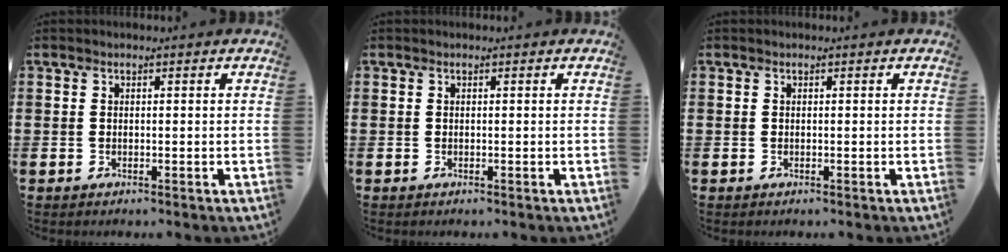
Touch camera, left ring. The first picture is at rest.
{"total": 0.0}
{"total": 0.0}